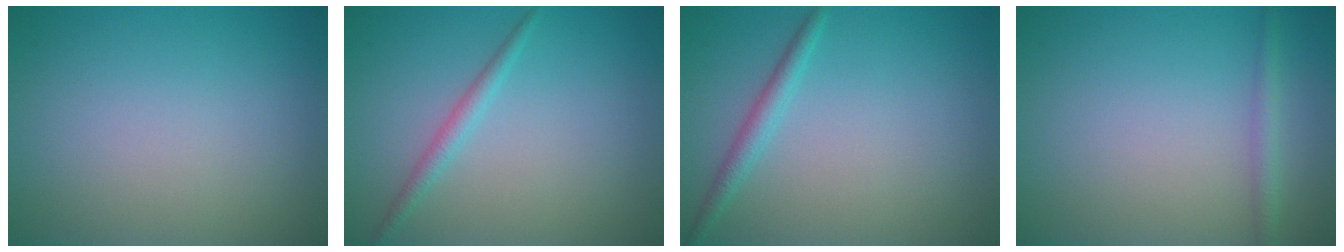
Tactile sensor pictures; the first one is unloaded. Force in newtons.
{"total": 1.5, "press": 1.5, "slide": 0.0}
{"total": 1.7, "press": 1.7, "slide": 0.1}
{"total": 1.4, "press": 1.4, "slide": 0.1}